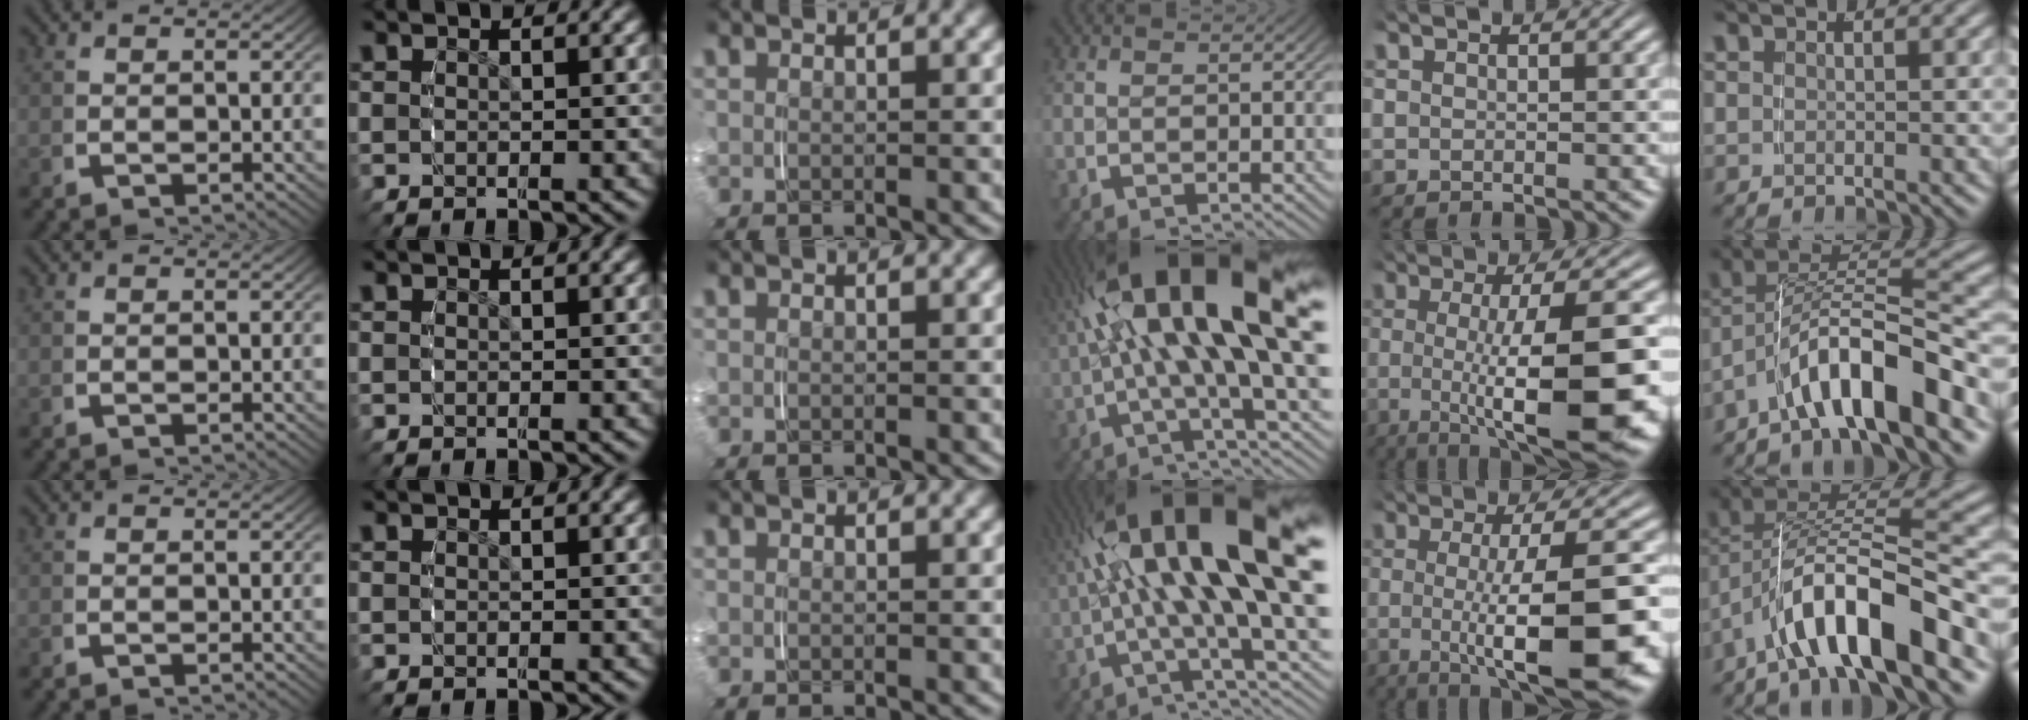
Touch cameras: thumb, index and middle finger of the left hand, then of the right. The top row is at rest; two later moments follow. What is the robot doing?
{"motion": "grasp_and_lifting", "object": "glasses case"}